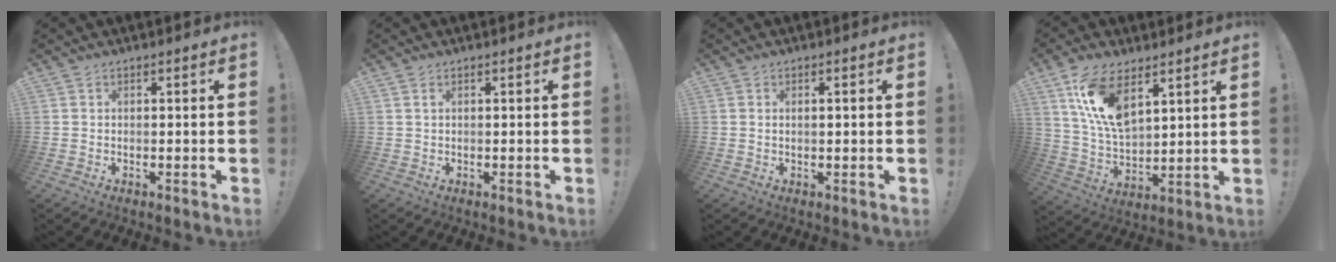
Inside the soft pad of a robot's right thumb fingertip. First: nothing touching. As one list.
[{"total": 1.1, "force": [0.5, 0.3, 0.9], "torque": [-0.018, 0.001, 0.010]}, {"total": 1.0, "force": [0.3, 0.2, 1.0], "torque": [-0.012, -0.002, 0.003]}, {"total": 14.8, "force": [8.2, 7.3, 9.9], "torque": [-0.209, -0.040, 0.151]}]